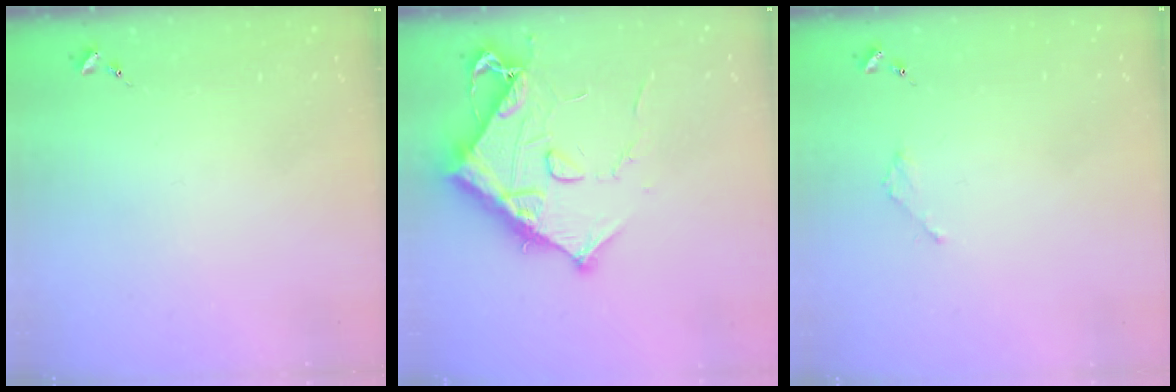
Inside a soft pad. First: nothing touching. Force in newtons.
{"total": 13.1, "press": 13.1, "slide": 1.4}
{"total": 1.8, "press": 1.8, "slide": 0.2}